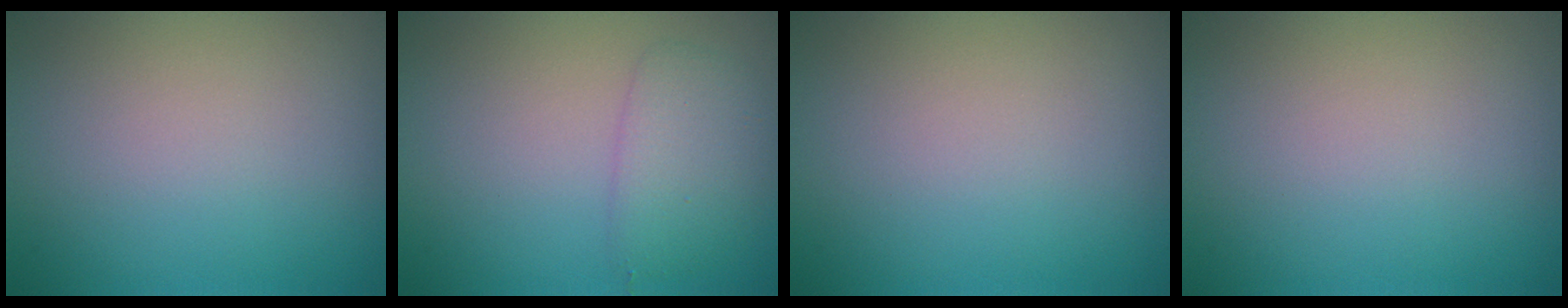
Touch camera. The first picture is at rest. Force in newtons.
{"total": 2.4, "press": 2.4, "slide": 0.1}
{"total": 0.0}
{"total": 0.0}